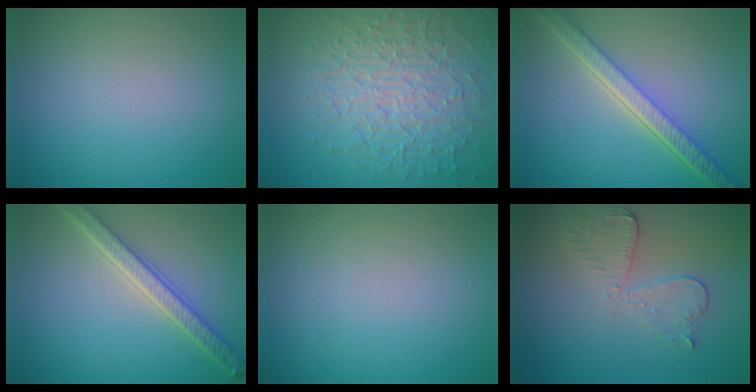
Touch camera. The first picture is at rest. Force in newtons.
{"total": 9.1, "press": 6.3, "slide": 6.6}
{"total": 5.8, "press": 4.5, "slide": 3.7}
{"total": 4.2, "press": 3.6, "slide": 2.2}
{"total": 0.0}
{"total": 3.0, "press": 2.7, "slide": 1.2}